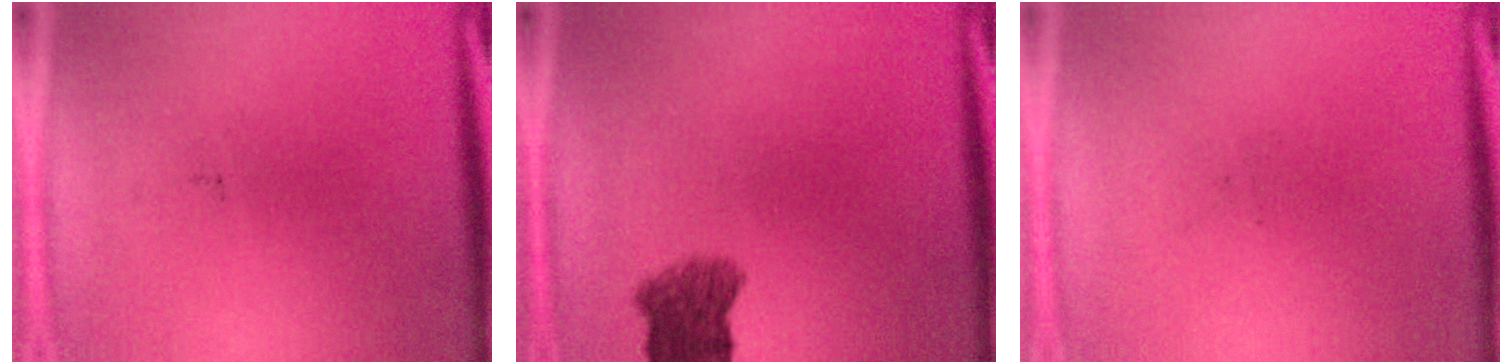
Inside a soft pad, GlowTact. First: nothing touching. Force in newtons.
{"total": 4.9}
{"total": 0.0}